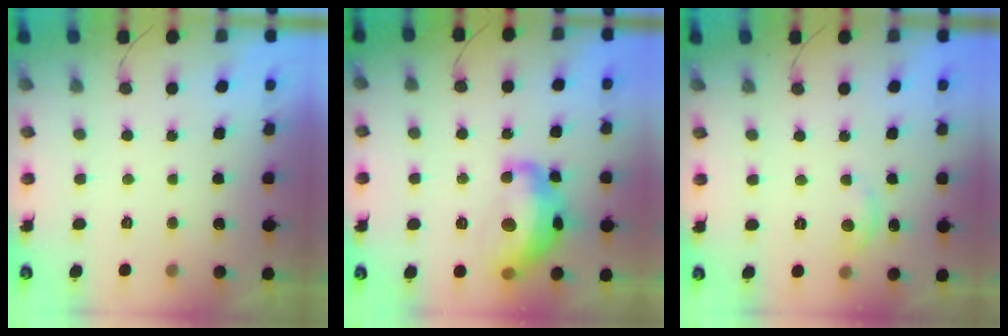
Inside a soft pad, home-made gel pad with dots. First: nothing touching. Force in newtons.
{"total": 15.3, "press": 15.3, "slide": 1.1}
{"total": 2.9, "press": 2.8, "slide": 0.3}